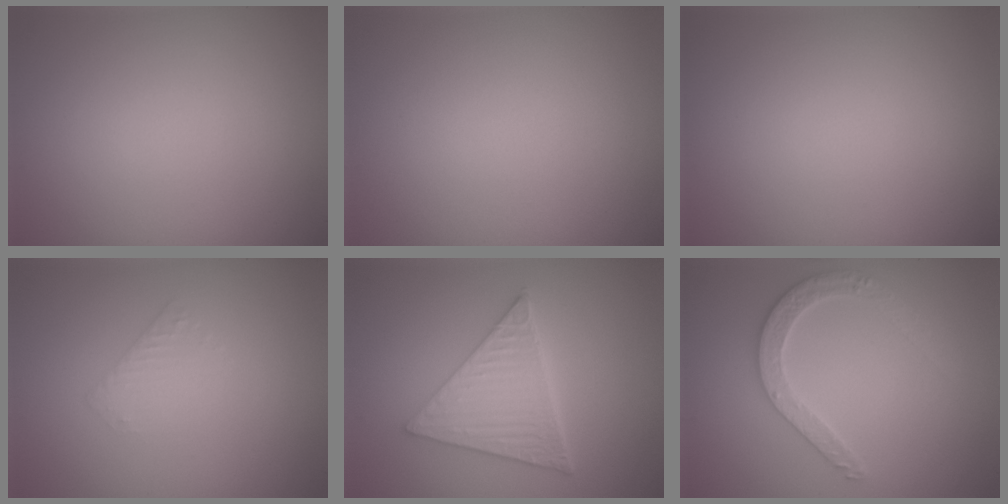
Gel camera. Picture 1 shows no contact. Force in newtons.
{"total": 0.0}
{"total": 0.0}
{"total": 1.3, "press": 1.3, "slide": 0.3}
{"total": 6.0, "press": 4.5, "slide": 4.0}
{"total": 3.1, "press": 3.0, "slide": 0.7}